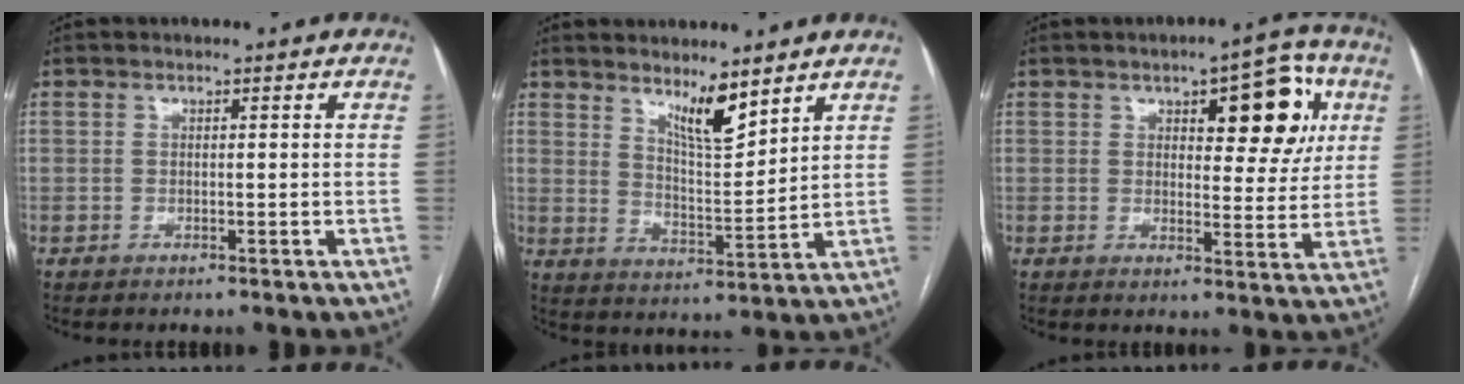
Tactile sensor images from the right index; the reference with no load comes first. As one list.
[{"total": 6.8, "force": [5.2, 0.9, 4.3], "torque": [-0.080, -0.018, 0.095]}, {"total": 10.9, "force": [4.2, 4.2, 9.2], "torque": [-0.106, 0.022, 0.054]}]